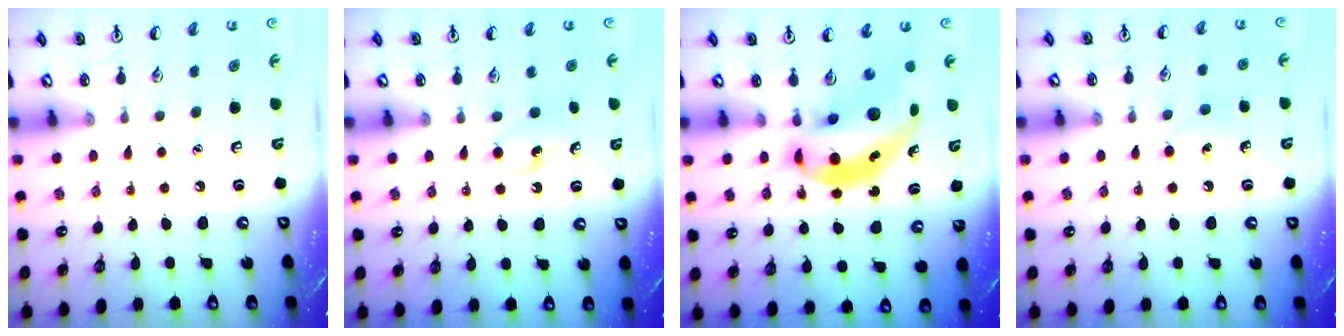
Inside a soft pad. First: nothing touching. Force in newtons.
{"total": 4.5, "press": 4.3, "slide": 1.4}
{"total": 10.9, "press": 10.3, "slide": 3.5}
{"total": 4.7, "press": 4.5, "slide": 1.5}